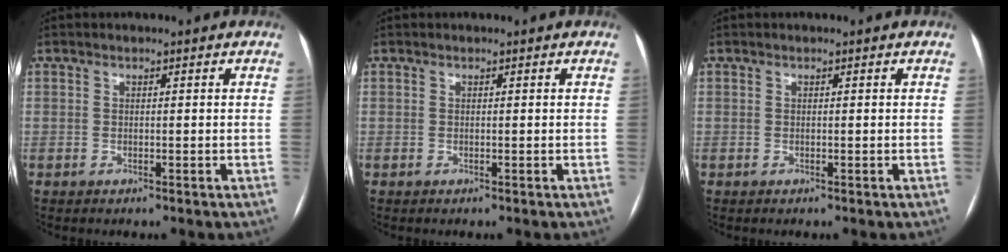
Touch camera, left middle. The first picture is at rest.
{"total": 0.0}
{"total": 0.0}